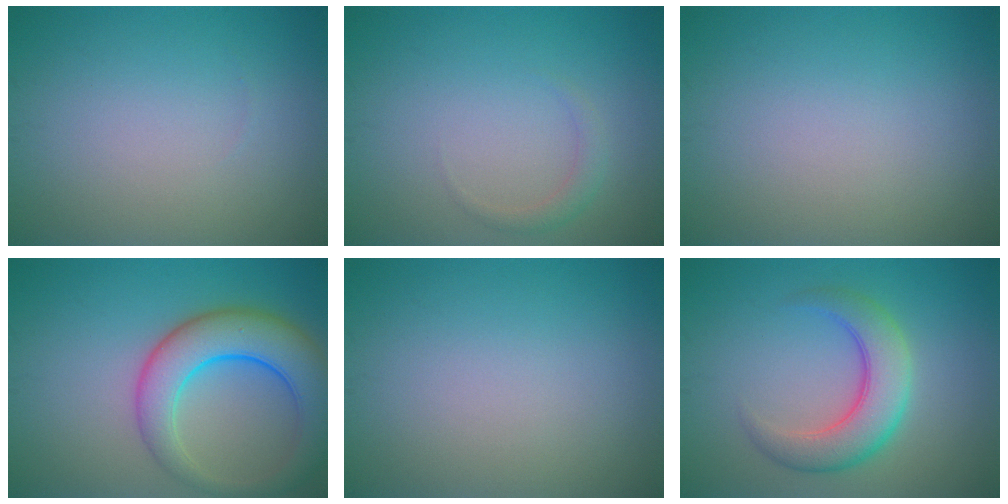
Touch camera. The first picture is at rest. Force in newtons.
{"total": 1.2, "press": 1.2, "slide": 0.0}
{"total": 0.0}
{"total": 7.6, "press": 7.6, "slide": 0.4}
{"total": 0.0}
{"total": 5.2, "press": 5.2, "slide": 0.3}